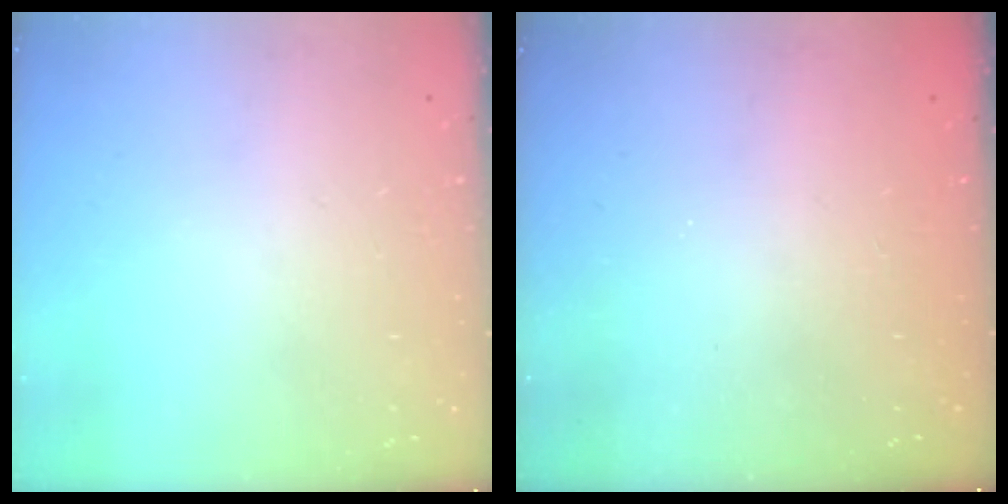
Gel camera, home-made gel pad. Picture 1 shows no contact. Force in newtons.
{"total": 2.3, "press": 2.2, "slide": 0.8}